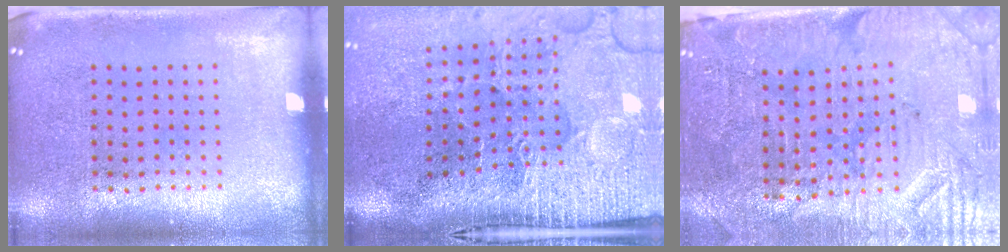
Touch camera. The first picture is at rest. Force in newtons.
{"total": 5.0, "press": 4.0, "slide": 3.0}
{"total": 3.8, "press": 3.5, "slide": 1.5}